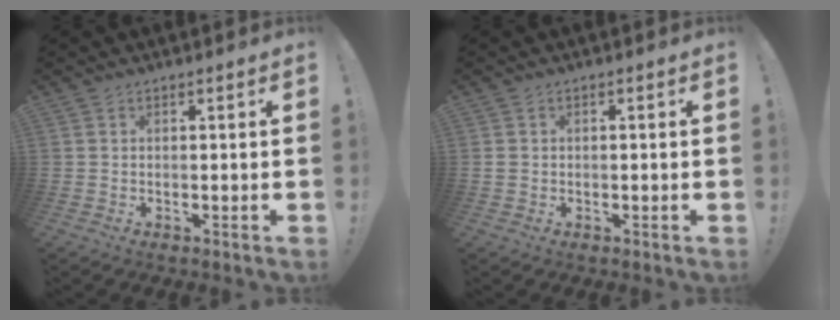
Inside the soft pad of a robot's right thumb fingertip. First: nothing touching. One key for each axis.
{"total": 1.2, "fx": -0.4, "fy": 0.9, "fz": 0.7, "tx": -0.012, "ty": 0.004, "tz": -0.008}